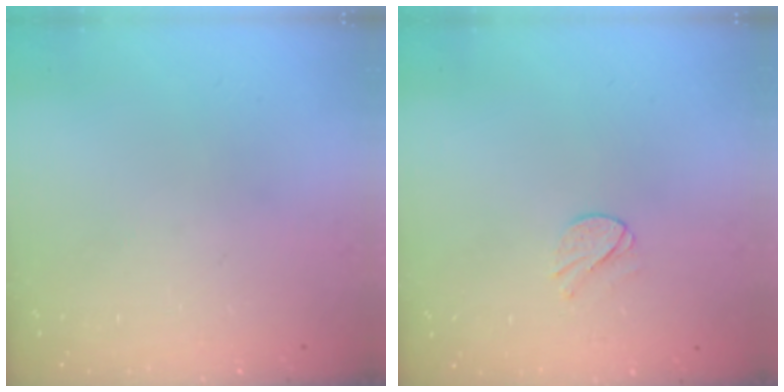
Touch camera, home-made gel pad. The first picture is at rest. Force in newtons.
{"total": 3.7, "press": 3.7, "slide": 0.4}